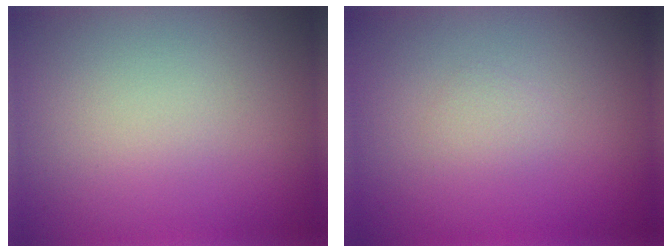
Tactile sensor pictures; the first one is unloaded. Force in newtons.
{"total": 0.7, "press": 0.7, "slide": 0.1}